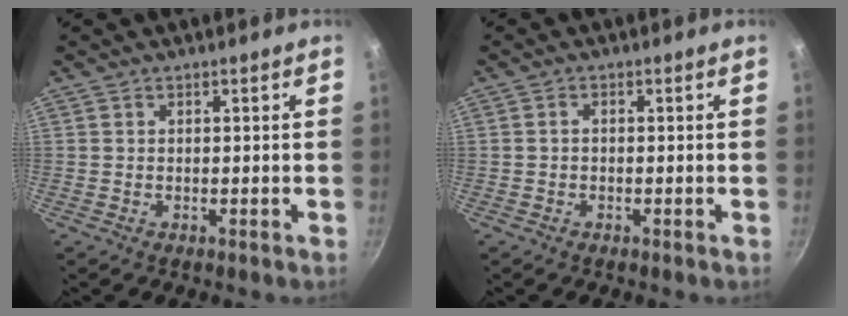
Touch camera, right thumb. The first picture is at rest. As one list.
[{"total": 0.9, "force": [-0.3, 0.6, 0.6], "torque": [-0.013, 0.009, -0.006]}]